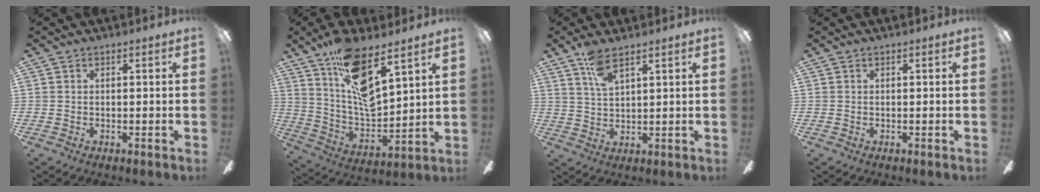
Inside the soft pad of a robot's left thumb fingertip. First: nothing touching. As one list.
[{"total": 15.8, "force": [10.4, 4.9, 10.9], "torque": [-0.206, -0.065, 0.181]}, {"total": 6.3, "force": [4.3, 2.0, 4.2], "torque": [-0.086, -0.010, 0.076]}, {"total": 0.0}]